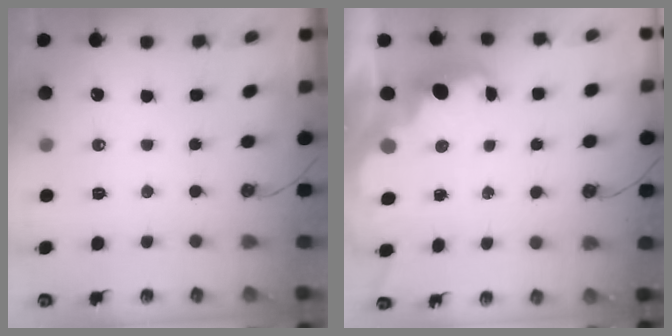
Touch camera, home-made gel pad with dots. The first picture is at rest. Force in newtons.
{"total": 2.6, "press": 2.6, "slide": 0.5}